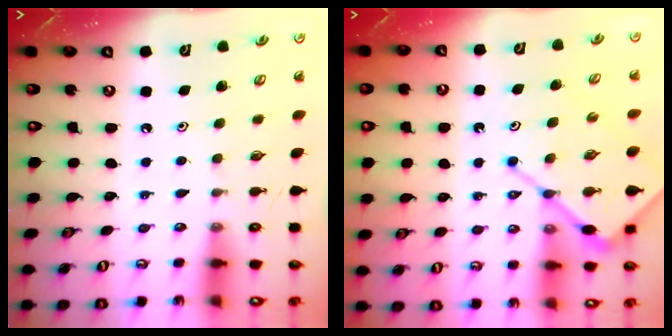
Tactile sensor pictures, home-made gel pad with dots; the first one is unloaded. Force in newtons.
{"total": 12.0, "press": 11.9, "slide": 1.2}